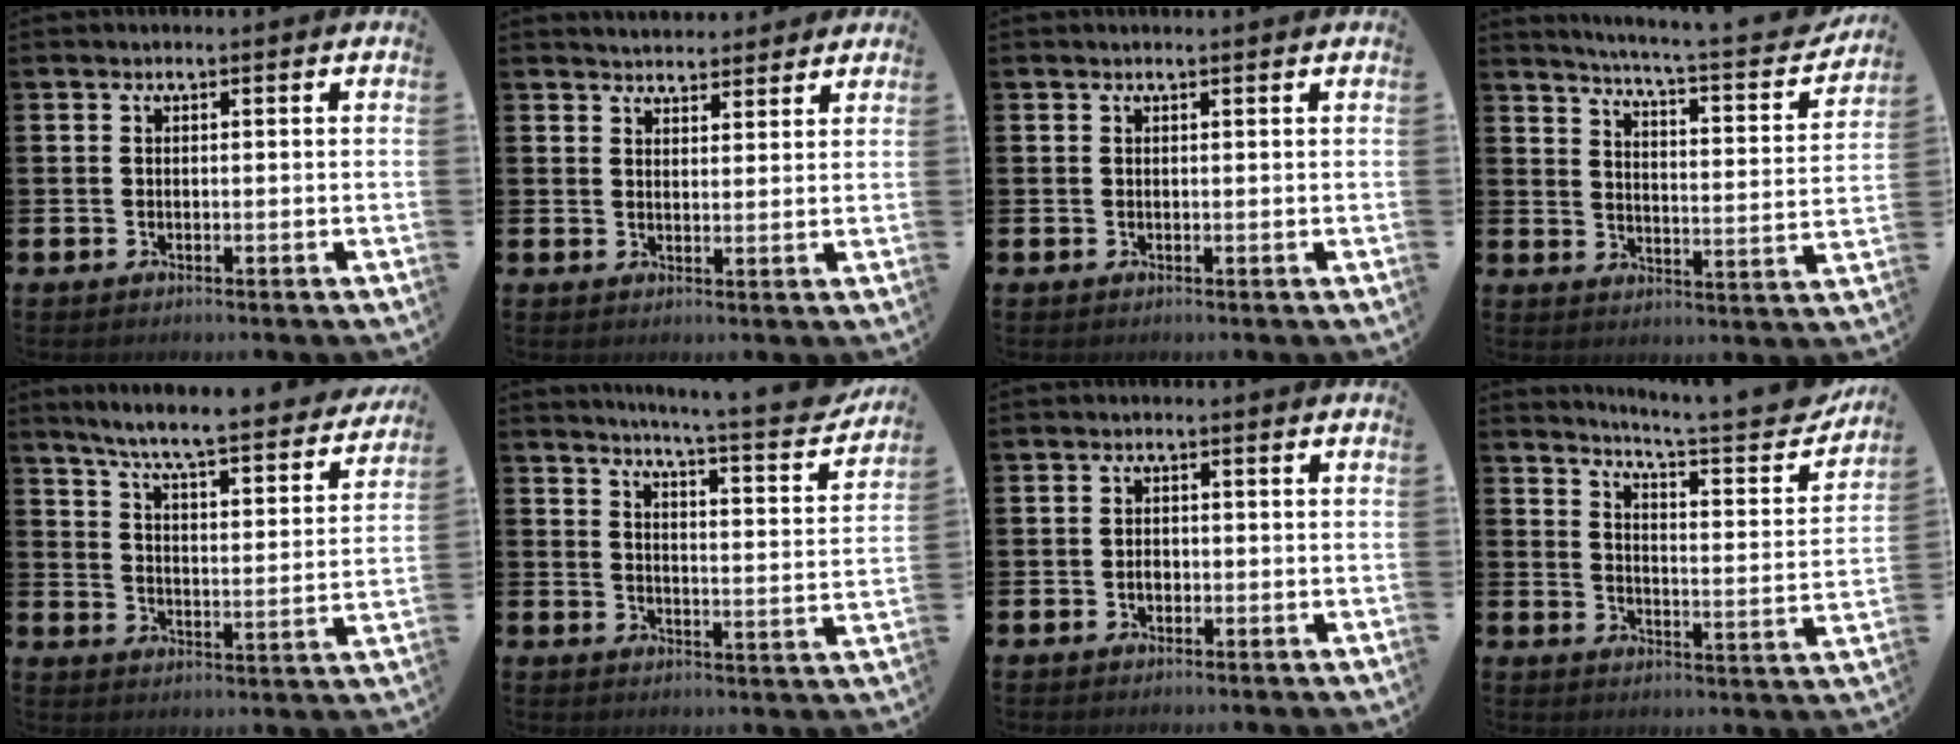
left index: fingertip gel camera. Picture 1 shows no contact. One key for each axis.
{"total": 3.6, "fx": 3.6, "fy": 0.7, "fz": -0.2, "tx": -0.004, "ty": -0.017, "tz": 0.066}
{"total": 0.0}
{"total": 4.8, "fx": 4.3, "fy": -0.2, "fz": 2.1, "tx": -0.051, "ty": -0.046, "tz": 0.062}
{"total": 6.9, "fx": 6.4, "fy": 0.1, "fz": 2.7, "tx": -0.076, "ty": -0.054, "tz": 0.103}
{"total": 5.7, "fx": 5.3, "fy": -0.4, "fz": 2.1, "tx": -0.048, "ty": -0.050, "tz": 0.082}
{"total": 1.4, "fx": -0.3, "fy": 1.0, "fz": 0.9, "tx": -0.012, "ty": 0.003, "tz": -0.008}
{"total": 6.4, "fx": 5.8, "fy": -0.1, "fz": 2.6, "tx": -0.051, "ty": -0.056, "tz": 0.089}